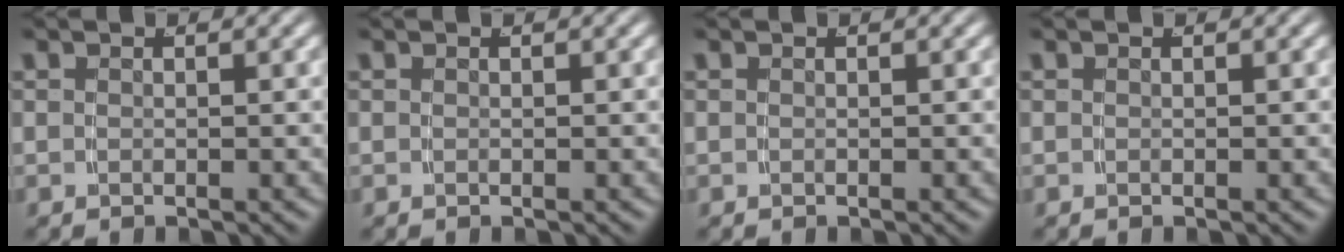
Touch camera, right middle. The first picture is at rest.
{"total": 0.0}
{"total": 0.0}
{"total": 0.0}